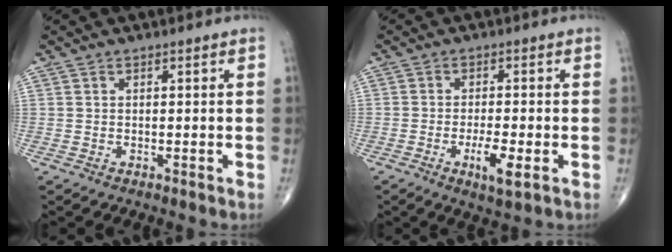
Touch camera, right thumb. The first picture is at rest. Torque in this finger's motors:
{"motor_torque": [3.79, 1.21, 1.54, -1.23, 0.61]}